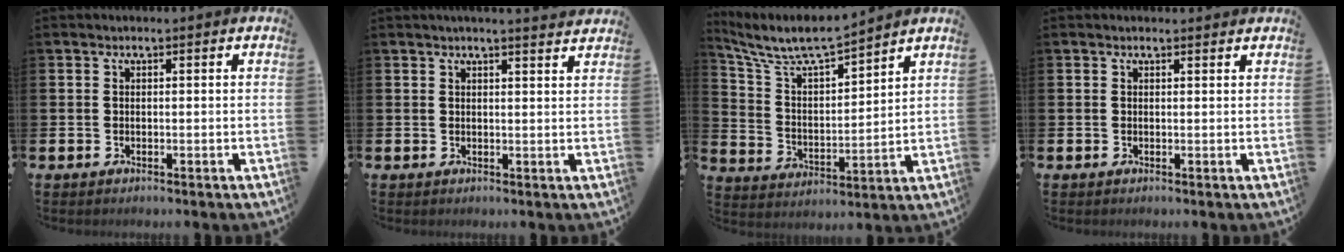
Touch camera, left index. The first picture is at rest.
{"total": 2.6, "force": [2.5, -0.3, 0.4], "torque": [-0.002, -0.018, 0.043]}
{"total": 7.6, "force": [7.2, 0.8, 2.3], "torque": [-0.083, -0.051, 0.124]}
{"total": 0.7, "force": [0.7, 0.1, 0.2], "torque": [0.005, -0.003, 0.011]}